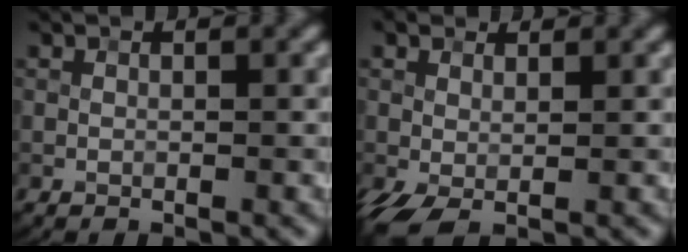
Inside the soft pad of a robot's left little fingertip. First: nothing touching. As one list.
[{"total": 2.8, "force": [0.0, 1.9, 2.0], "torque": [-0.055, -0.001, -0.008]}]